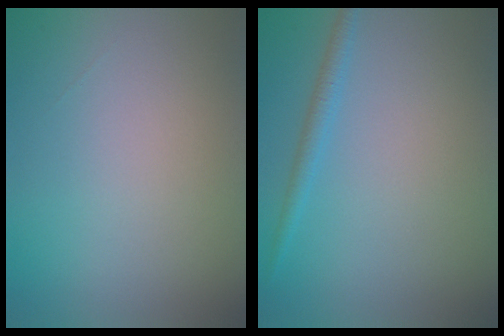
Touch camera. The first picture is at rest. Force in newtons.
{"total": 1.5, "press": 1.5, "slide": 0.1}